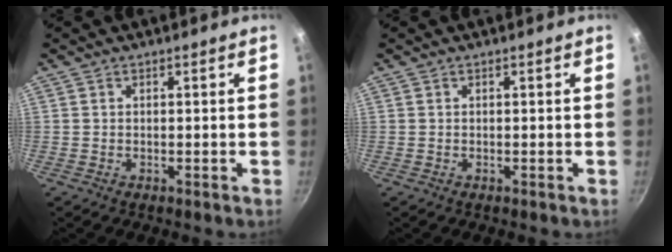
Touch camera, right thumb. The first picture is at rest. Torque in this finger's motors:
{"motor_torque": [-0.05, -0.07, 0.07, -0.02, 0.00]}